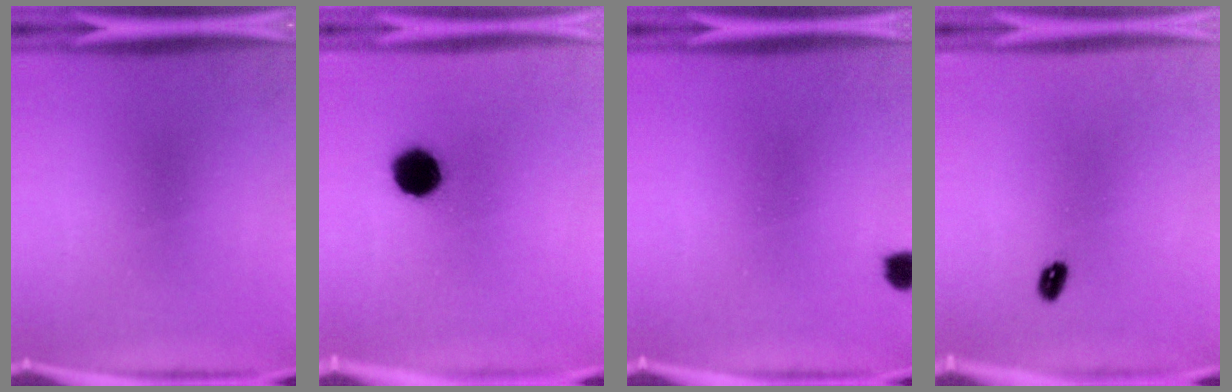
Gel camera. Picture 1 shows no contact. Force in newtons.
{"total": 8.9}
{"total": 2.2}
{"total": 1.9}